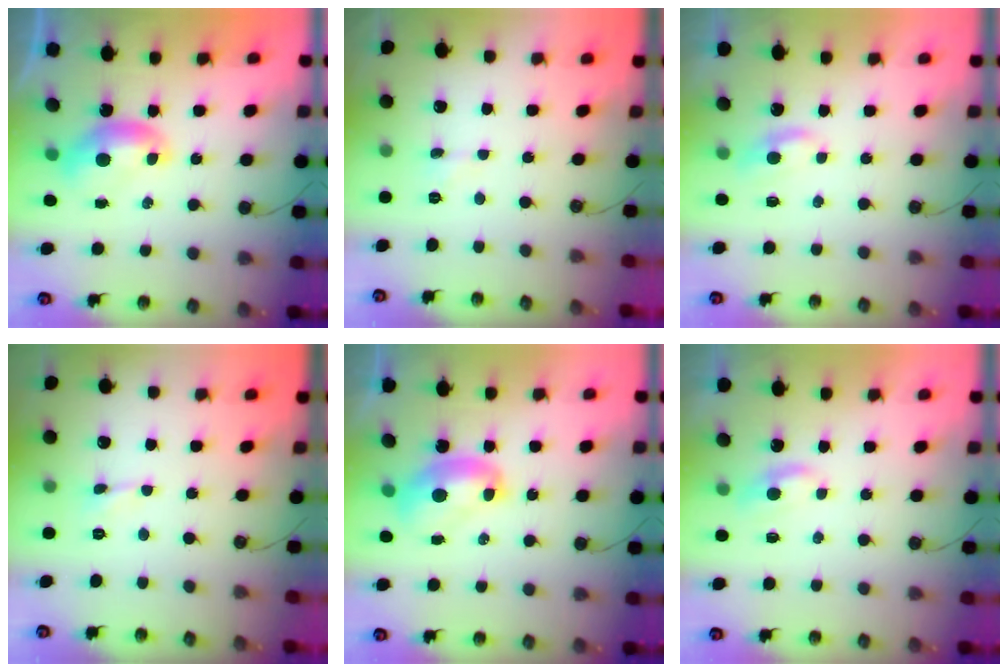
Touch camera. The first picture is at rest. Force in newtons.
{"total": 0.0}
{"total": 0.6, "press": 0.4, "slide": 0.4}
{"total": 0.6, "press": 0.5, "slide": 0.3}
{"total": 2.4, "press": 2.4, "slide": 0.3}
{"total": 0.6, "press": 0.4, "slide": 0.4}